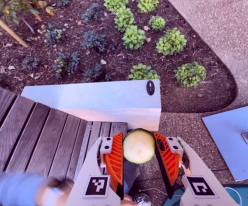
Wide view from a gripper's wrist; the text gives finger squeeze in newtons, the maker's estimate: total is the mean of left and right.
{"total": 8.7, "left": 8.9, "right": 8.4}